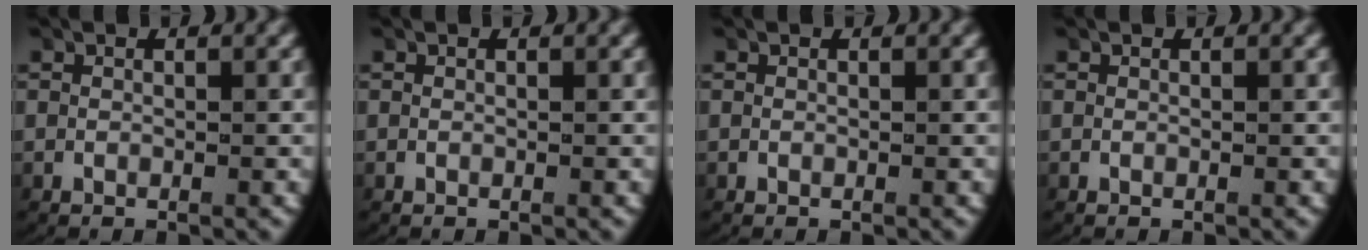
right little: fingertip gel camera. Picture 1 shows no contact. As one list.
[{"total": 0.0}, {"total": 0.0}, {"total": 0.0}]